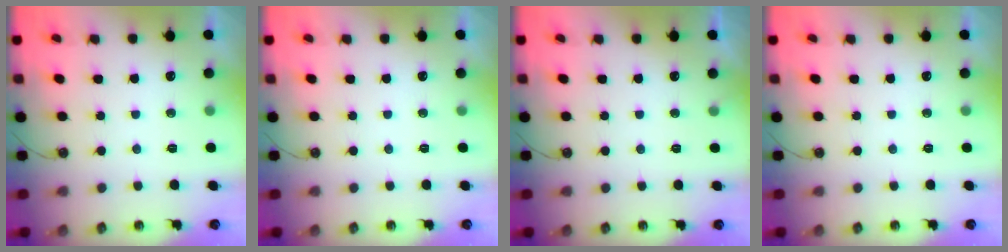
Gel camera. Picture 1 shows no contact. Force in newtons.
{"total": 0.0}
{"total": 2.9, "press": 2.9, "slide": 0.2}
{"total": 0.0}